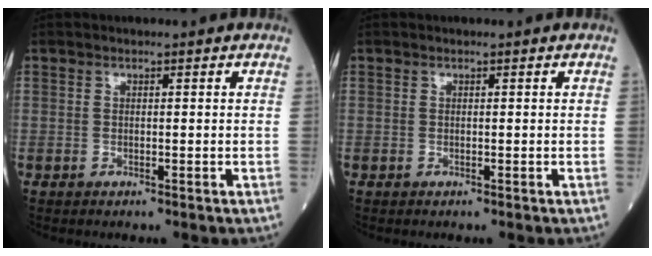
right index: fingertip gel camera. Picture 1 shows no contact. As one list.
[{"total": 0.0}]